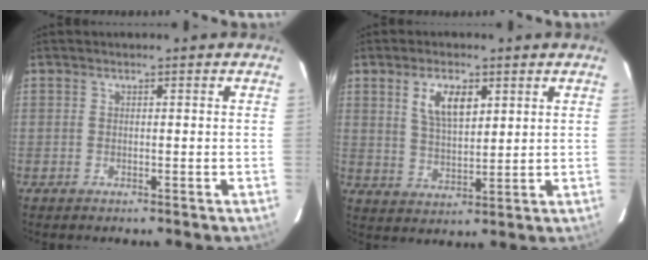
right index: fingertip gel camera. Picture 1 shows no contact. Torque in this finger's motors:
{"motor_torque": [0.05, 0.05, 0.03, 0.03]}